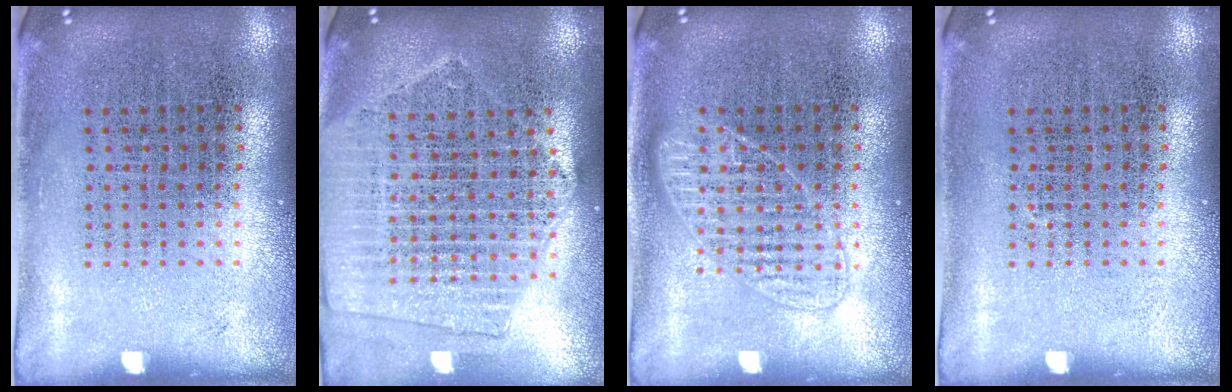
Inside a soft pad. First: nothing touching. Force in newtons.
{"total": 2.0, "press": 1.8, "slide": 0.9}
{"total": 2.3, "press": 2.2, "slide": 0.3}
{"total": 0.0}